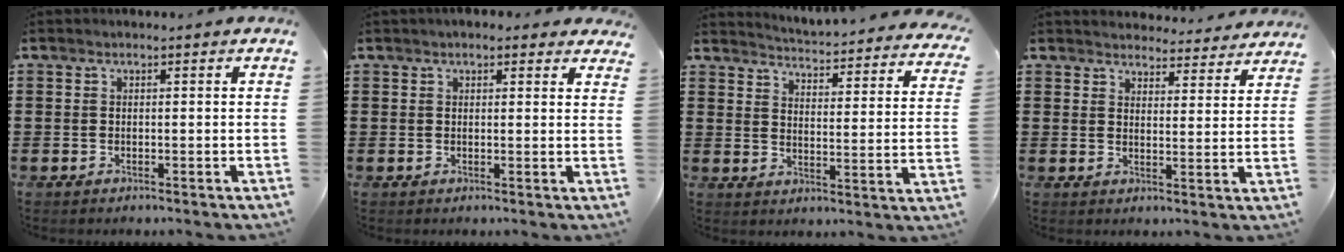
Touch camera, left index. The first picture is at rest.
{"total": 2.0, "force": [1.7, 0.5, 0.8], "torque": [-0.020, 0.003, 0.032]}
{"total": 3.4, "force": [3.3, -0.8, 0.5], "torque": [-0.023, -0.045, 0.048]}
{"total": 4.0, "force": [4.0, 0.1, 0.0], "torque": [-0.008, -0.027, 0.070]}